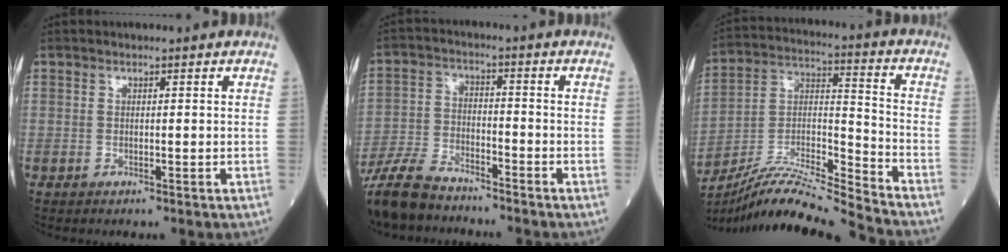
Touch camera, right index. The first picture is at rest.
{"total": 10.3, "force": [-9.1, 2.6, 4.1], "torque": [-0.083, -0.022, -0.174]}
{"total": 16.4, "force": [-15.4, -1.9, 5.2], "torque": [-0.090, 0.017, -0.280]}